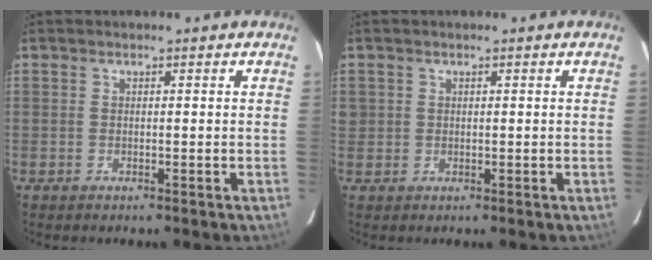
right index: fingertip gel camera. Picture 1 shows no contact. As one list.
[{"total": 1.3, "force": [0.3, 1.3, 0.2], "torque": [0.002, 0.008, 0.004]}]